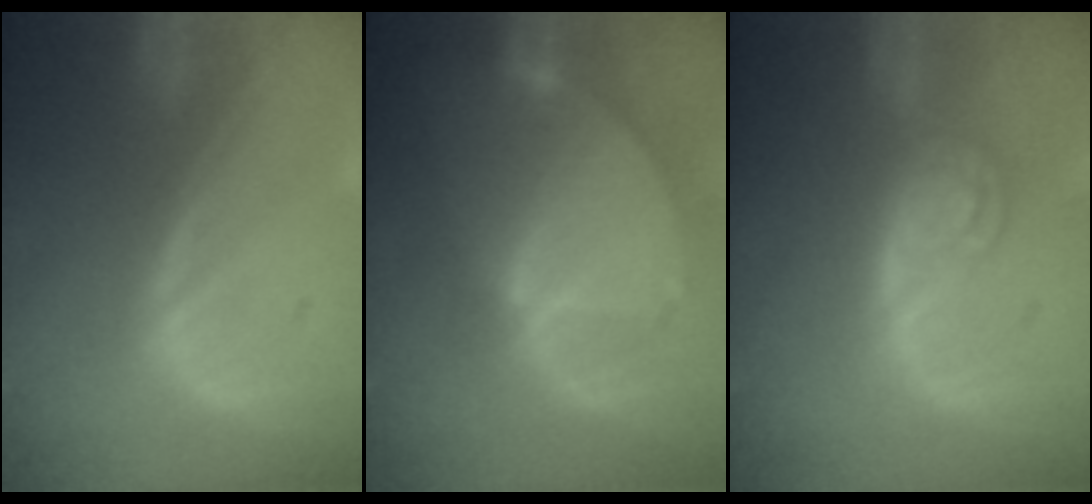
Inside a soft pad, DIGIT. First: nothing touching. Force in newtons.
{"total": 8.5, "press": 7.4, "slide": 4.2}
{"total": 5.3, "press": 4.7, "slide": 2.4}